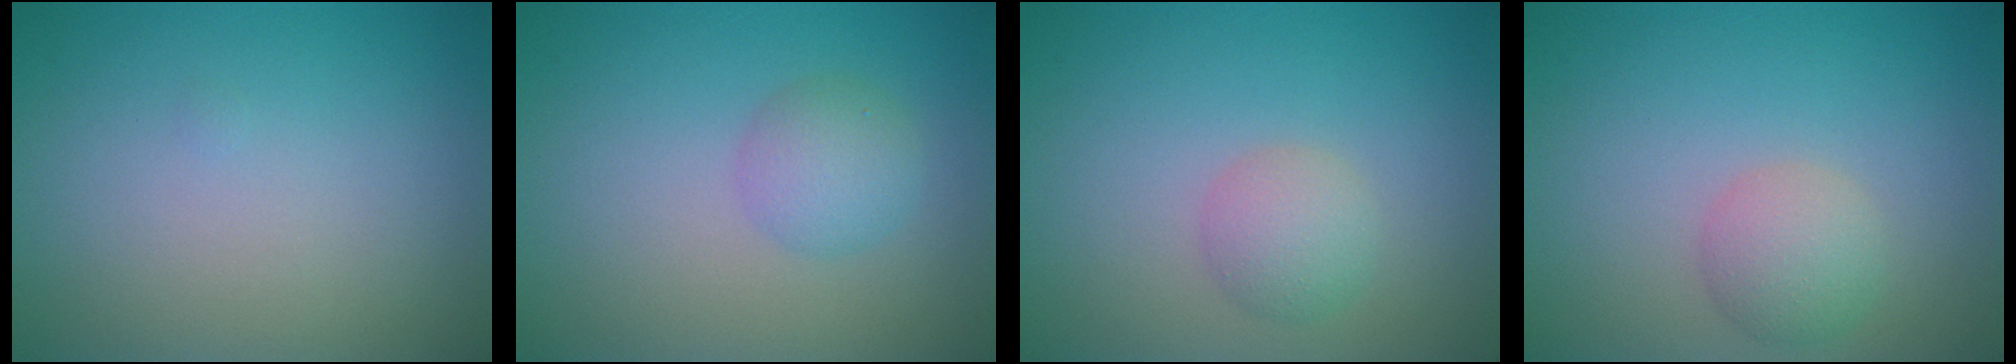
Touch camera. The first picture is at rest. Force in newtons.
{"total": 2.4, "press": 2.4, "slide": 0.1}
{"total": 2.2, "press": 2.2, "slide": 0.0}
{"total": 2.5, "press": 2.5, "slide": 0.1}